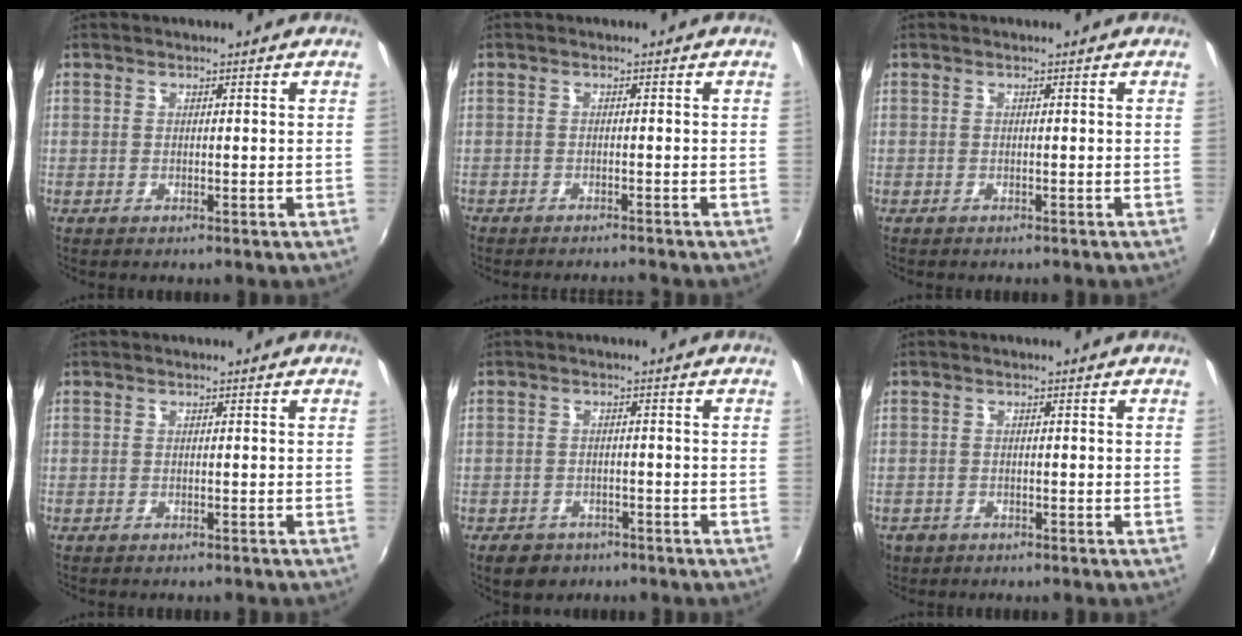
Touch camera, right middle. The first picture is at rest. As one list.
[{"total": 3.3, "force": [-3.2, 0.5, 0.9], "torque": [-0.035, -0.007, -0.053]}, {"total": 0.7, "force": [-0.6, 0.2, 0.3], "torque": [-0.006, -0.002, -0.010]}, {"total": 0.7, "force": [-0.6, 0.1, 0.2], "torque": [-0.006, -0.001, -0.007]}, {"total": 5.0, "force": [-3.3, 3.3, 1.6], "torque": [-0.044, -0.004, -0.046]}, {"total": 3.6, "force": [-1.8, 2.8, 1.3], "torque": [-0.035, -0.008, -0.029]}]